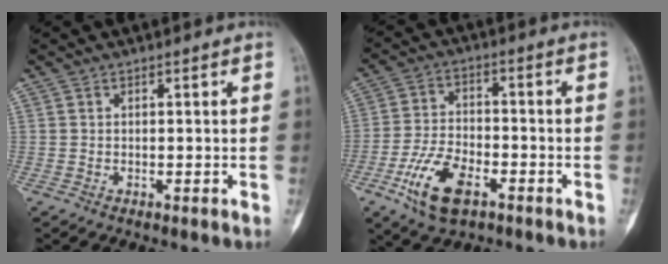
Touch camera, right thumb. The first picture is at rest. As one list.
[{"total": 11.2, "force": [-5.2, 5.8, 8.0], "torque": [-0.152, 0.016, -0.095]}]